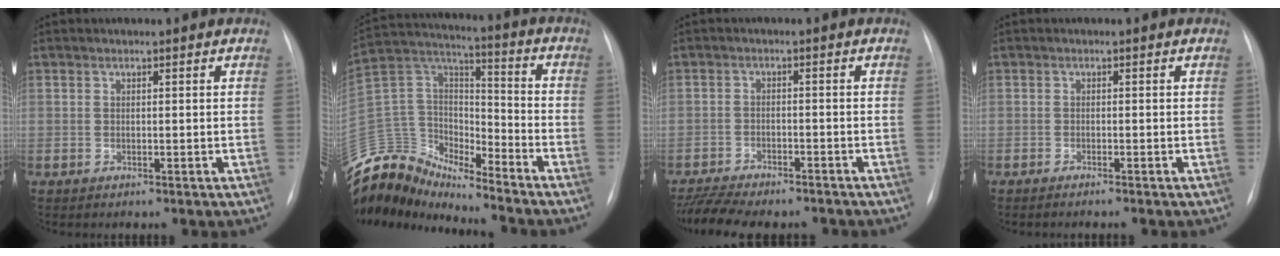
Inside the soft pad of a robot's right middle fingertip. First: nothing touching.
{"total": 13.8, "force": [-13.3, 3.3, 1.3], "torque": [-0.031, 0.077, -0.255]}
{"total": 11.5, "force": [-10.3, 2.5, 4.4], "torque": [-0.078, 0.001, -0.150]}
{"total": 1.8, "force": [-1.5, -0.3, 0.9], "torque": [-0.012, 0.000, -0.018]}